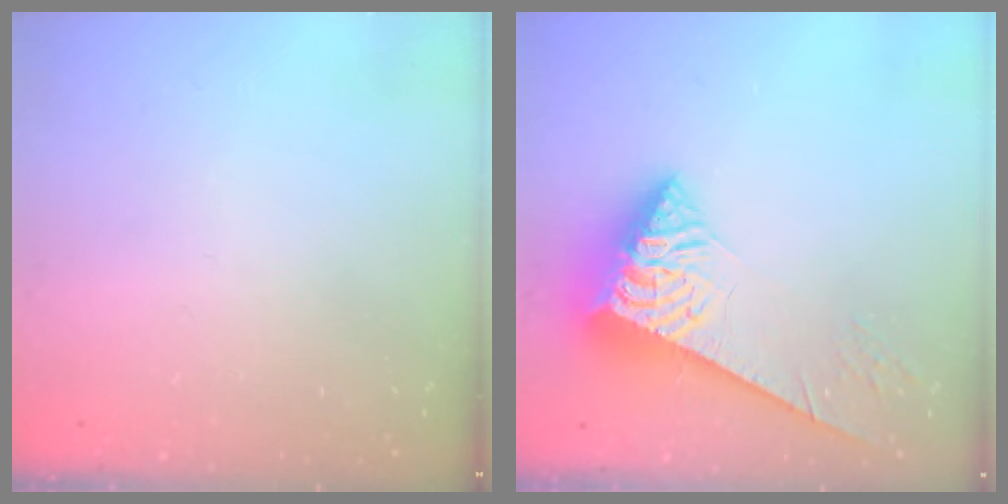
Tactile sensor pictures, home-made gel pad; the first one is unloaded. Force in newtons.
{"total": 8.0, "press": 7.9, "slide": 1.4}